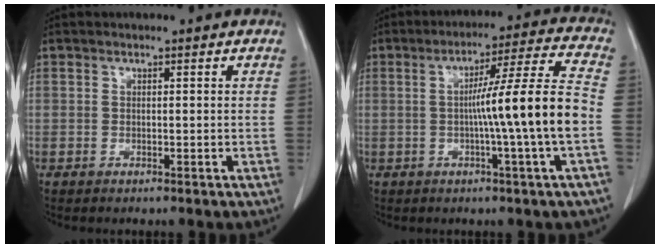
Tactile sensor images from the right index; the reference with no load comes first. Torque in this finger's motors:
{"motor_torque": [1.72, -0.40, 0.90, 0.21]}